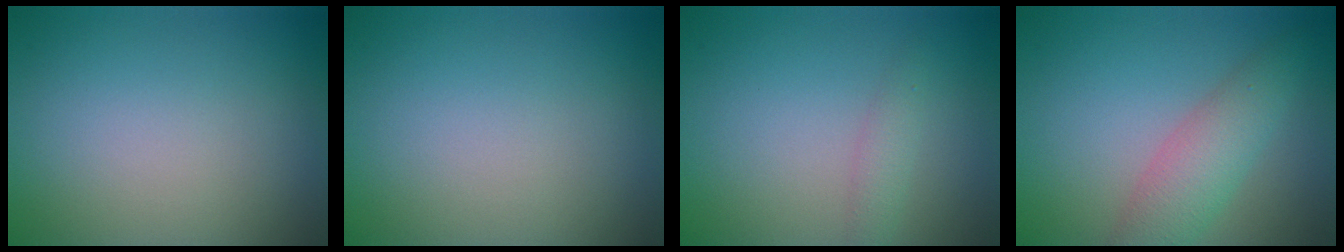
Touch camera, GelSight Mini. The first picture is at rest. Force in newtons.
{"total": 0.0}
{"total": 1.3, "press": 1.3, "slide": 0.0}
{"total": 3.8, "press": 3.8, "slide": 0.1}